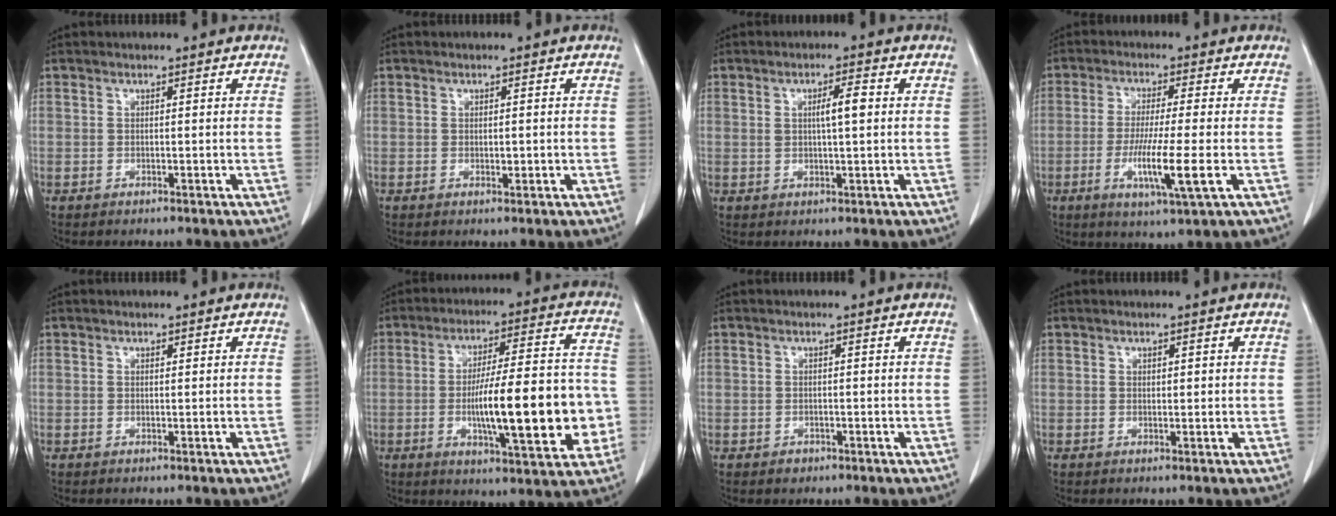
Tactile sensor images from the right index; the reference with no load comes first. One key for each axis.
{"total": 1.0, "fx": -0.1, "fy": 0.5, "fz": 0.8, "tx": -0.012, "ty": -0.001, "tz": 0.002}
{"total": 3.5, "fx": 0.8, "fy": 0.5, "fz": 3.4, "tx": -0.056, "ty": 0.004, "tz": 0.016}
{"total": 9.0, "fx": -2.4, "fy": -0.3, "fz": 8.6, "tx": -0.161, "ty": -0.025, "tz": -0.045}
{"total": 0.0}
{"total": 18.0, "fx": -3.2, "fy": 3.5, "fz": 17.3, "tx": -0.265, "ty": 0.014, "tz": -0.041}
{"total": 1.1, "fx": -0.6, "fy": 1.0, "fz": 0.2, "tx": 0.000, "ty": 0.003, "tz": -0.006}
{"total": 0.9, "fx": 0.4, "fy": 0.5, "fz": 0.6, "tx": -0.008, "ty": -0.001, "tz": 0.006}